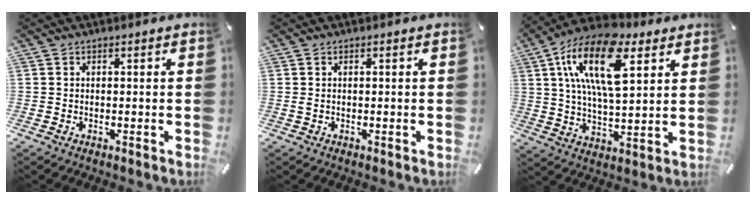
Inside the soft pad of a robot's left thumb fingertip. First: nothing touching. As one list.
[{"total": 0.7, "force": [0.2, 0.1, 0.7], "torque": [-0.012, -0.001, 0.003]}, {"total": 20.1, "force": [9.4, 9.3, 15.1], "torque": [-0.309, -0.023, 0.154]}]